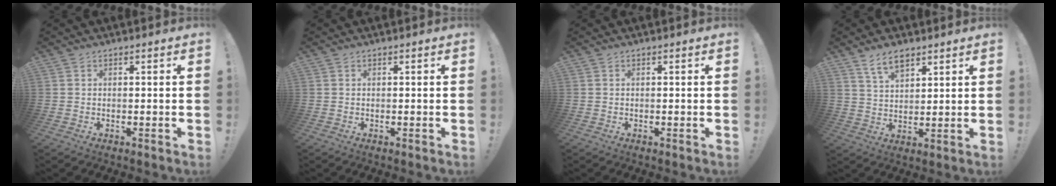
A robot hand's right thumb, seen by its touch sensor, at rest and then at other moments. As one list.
[{"total": 0.0}, {"total": 0.0}, {"total": 7.3, "force": [5.1, 3.4, 4.0], "torque": [-0.076, -0.016, 0.095]}]